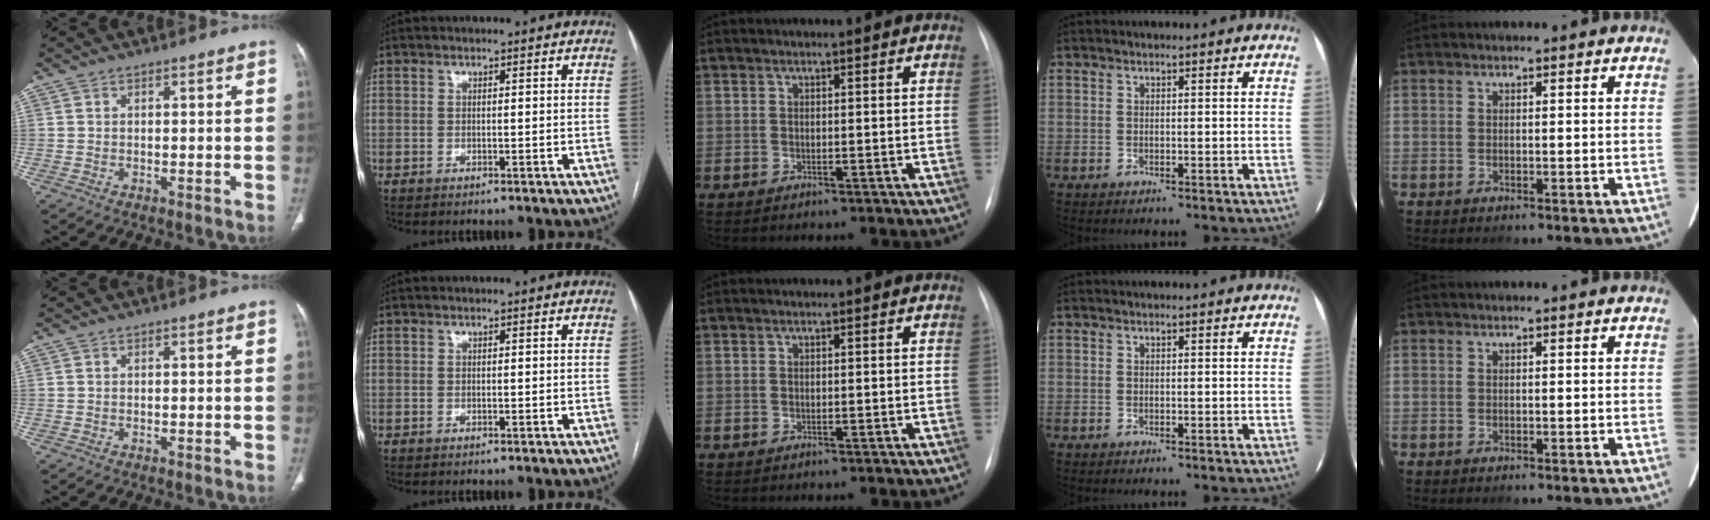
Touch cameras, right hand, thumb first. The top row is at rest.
{}